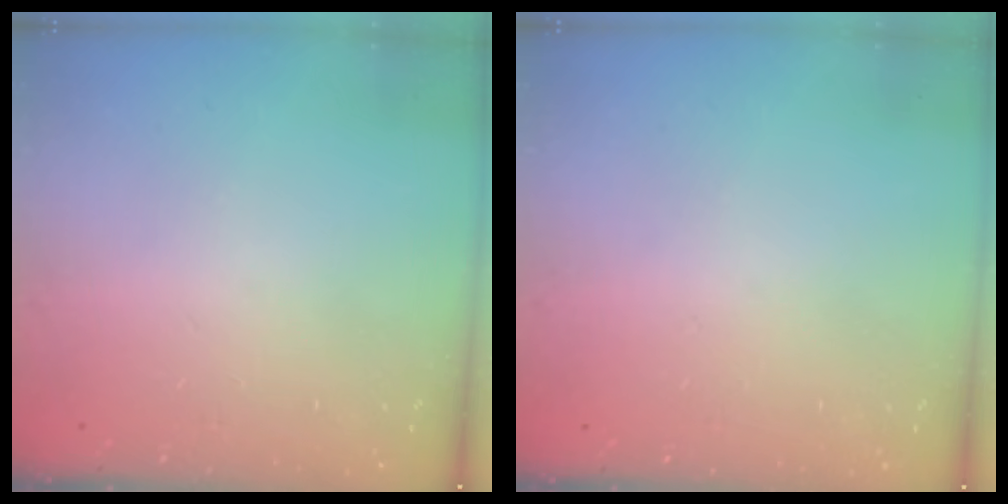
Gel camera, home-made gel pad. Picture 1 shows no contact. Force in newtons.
{"total": 0.0}